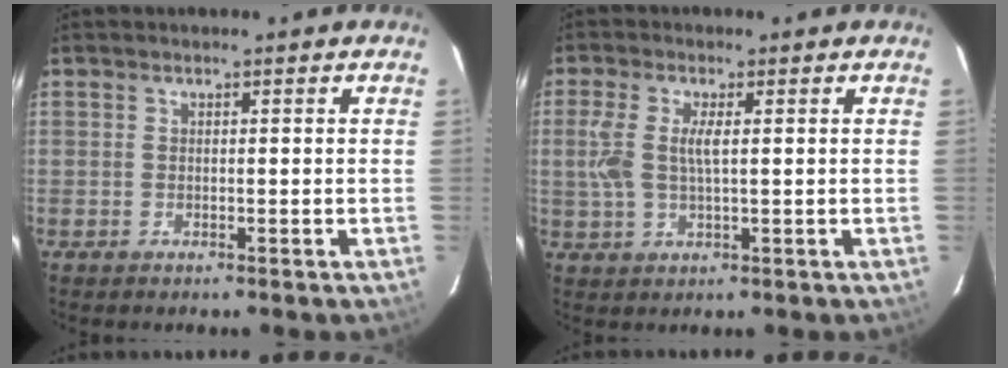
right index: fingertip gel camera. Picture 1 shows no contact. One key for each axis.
{"total": 5.2, "fx": 1.1, "fy": 0.7, "fz": 5.0, "tx": -0.110, "ty": -0.005, "tz": 0.021}